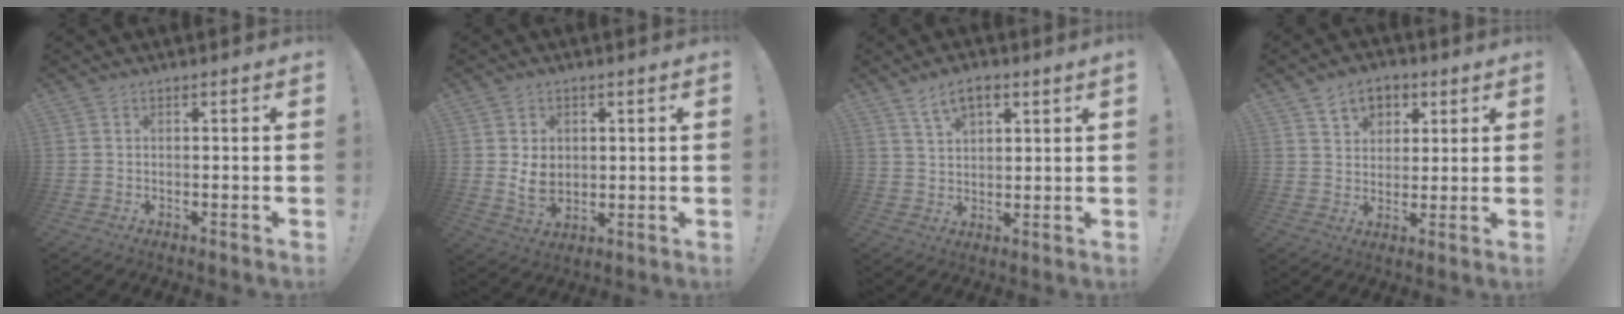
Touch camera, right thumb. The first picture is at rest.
{"total": 7.4, "force": [1.5, 6.2, 3.9], "torque": [-0.051, -0.008, 0.026]}
{"total": 6.5, "force": [4.1, 2.6, 4.3], "torque": [-0.070, -0.015, 0.075]}
{"total": 7.8, "force": [4.2, 6.0, 2.7], "torque": [-0.033, -0.022, 0.079]}